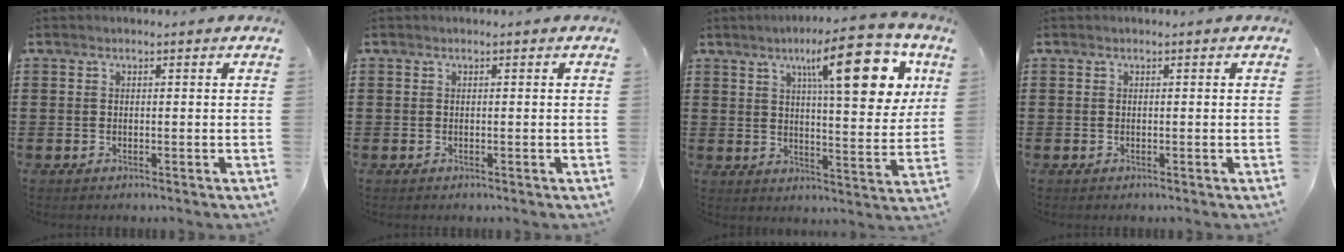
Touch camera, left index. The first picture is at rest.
{"total": 0.0}
{"total": 15.1, "force": [7.5, 3.9, 12.5], "torque": [-0.196, -0.013, 0.113]}
{"total": 0.0}